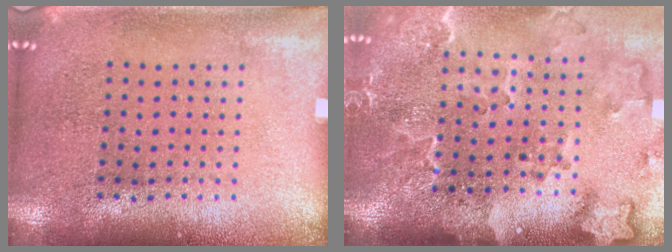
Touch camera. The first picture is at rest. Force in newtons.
{"total": 2.9, "press": 2.3, "slide": 1.8}